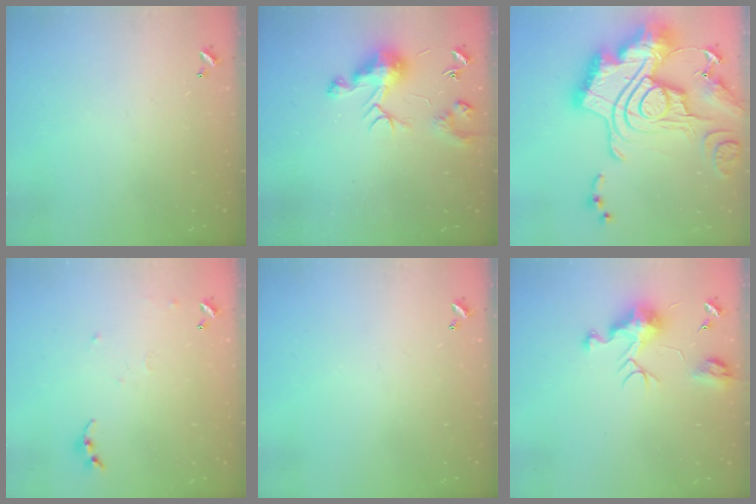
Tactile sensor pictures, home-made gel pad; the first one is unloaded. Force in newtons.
{"total": 9.7, "press": 9.7, "slide": 0.5}
{"total": 3.6, "press": 2.8, "slide": 2.2}
{"total": 7.4, "press": 7.4, "slide": 0.8}
{"total": 0.0}
{"total": 9.5, "press": 9.5, "slide": 0.5}